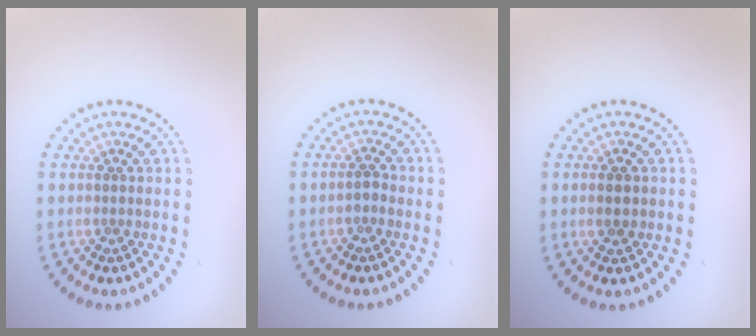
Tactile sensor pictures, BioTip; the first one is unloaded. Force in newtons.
{"total": 0.9, "press": 0.9, "slide": 0.3}
{"total": 1.9, "press": 1.9, "slide": 0.1}